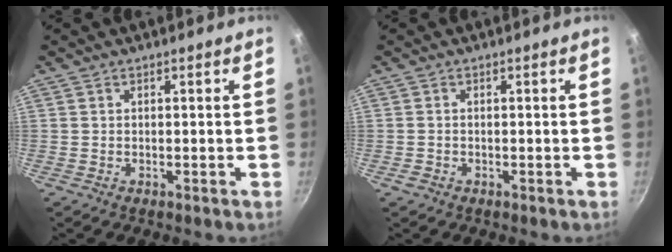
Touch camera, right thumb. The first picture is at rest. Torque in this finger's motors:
{"motor_torque": [-0.26, 0.09, -0.27, 0.06, 0.02]}